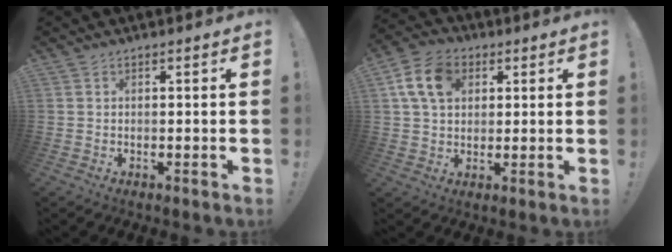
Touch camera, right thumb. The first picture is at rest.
{"total": 11.9, "force": [4.1, 8.6, 7.1], "torque": [-0.124, 0.006, 0.080]}